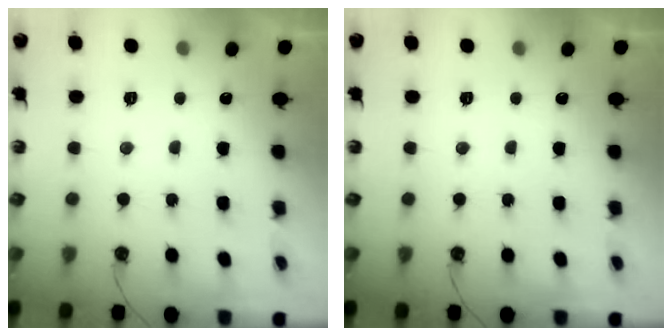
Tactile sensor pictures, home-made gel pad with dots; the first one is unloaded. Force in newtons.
{"total": 0.0}